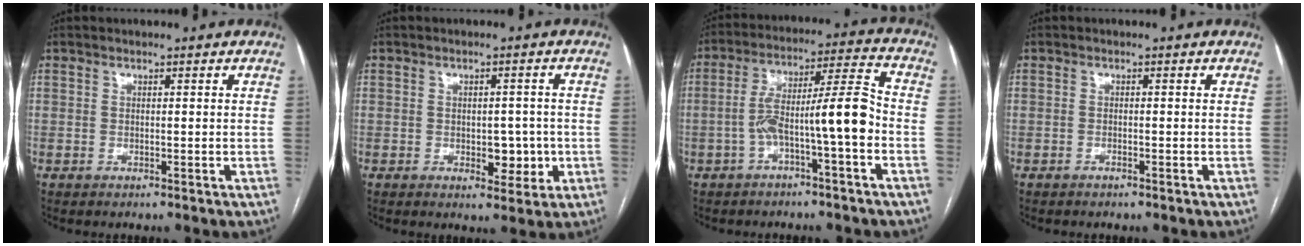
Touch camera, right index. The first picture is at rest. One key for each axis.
{"total": 4.5, "fx": -0.8, "fy": 2.7, "fz": 3.6, "tx": -0.035, "ty": 0.006, "tz": -0.003}
{"total": 10.6, "fx": -3.1, "fy": 0.5, "fz": 10.1, "tx": -0.172, "ty": 0.039, "tz": -0.051}
{"total": 0.6, "fx": -0.5, "fy": 0.2, "fz": 0.3, "tx": -0.010, "ty": -0.001, "tz": -0.007}